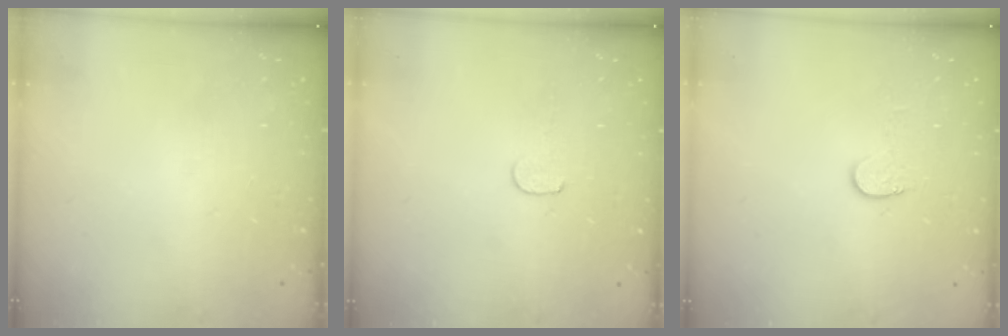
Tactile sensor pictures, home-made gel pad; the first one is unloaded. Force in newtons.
{"total": 4.1, "press": 4.1, "slide": 0.4}
{"total": 5.6, "press": 5.6, "slide": 0.5}